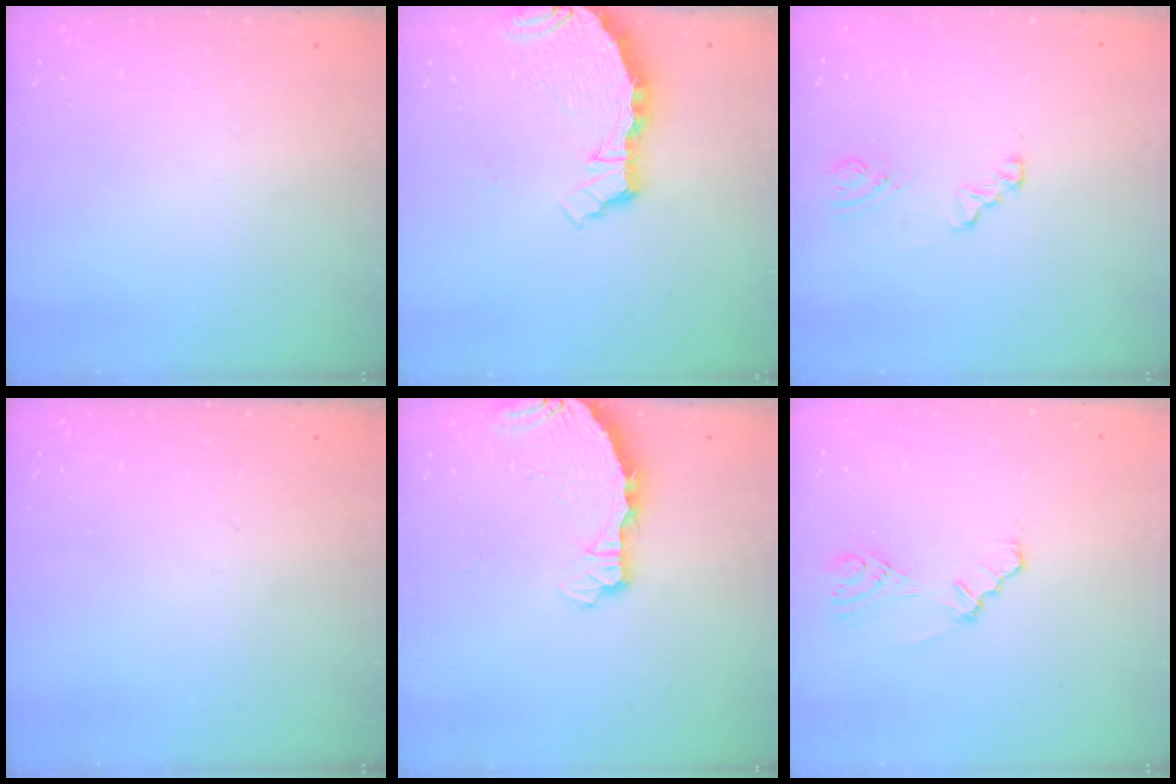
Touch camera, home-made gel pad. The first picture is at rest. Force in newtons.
{"total": 5.9, "press": 5.8, "slide": 0.7}
{"total": 2.5, "press": 2.5, "slide": 0.3}
{"total": 0.0}
{"total": 4.4, "press": 4.4, "slide": 0.1}
{"total": 1.7, "press": 1.6, "slide": 0.5}